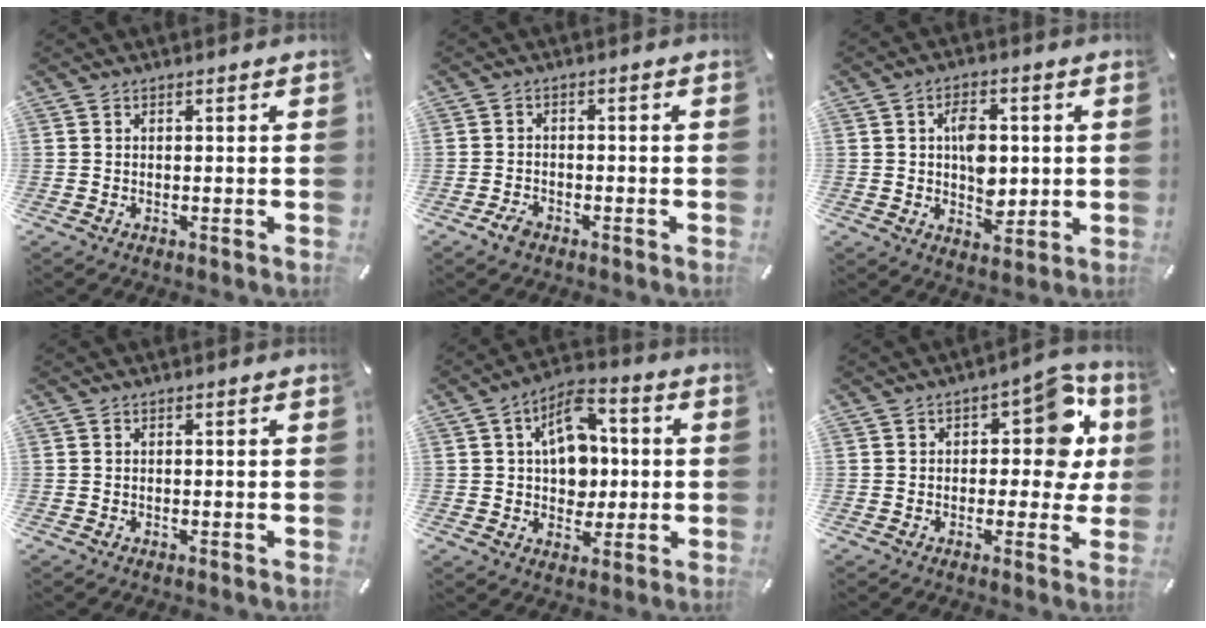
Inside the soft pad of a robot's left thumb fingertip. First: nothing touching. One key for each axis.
{"total": 2.9, "fx": -1.9, "fy": 1.7, "fz": 1.3, "tx": -0.031, "ty": 0.009, "tz": -0.039}
{"total": 8.4, "fx": 0.8, "fy": 5.9, "fz": 5.9, "tx": -0.076, "ty": 0.002, "tz": 0.012}
{"total": 0.0}
{"total": 11.9, "fx": 1.7, "fy": 9.0, "fz": 7.6, "tx": -0.110, "ty": 0.005, "tz": 0.033}
{"total": 12.4, "fx": 3.1, "fy": 7.1, "fz": 9.6, "tx": -0.112, "ty": -0.013, "tz": 0.048}